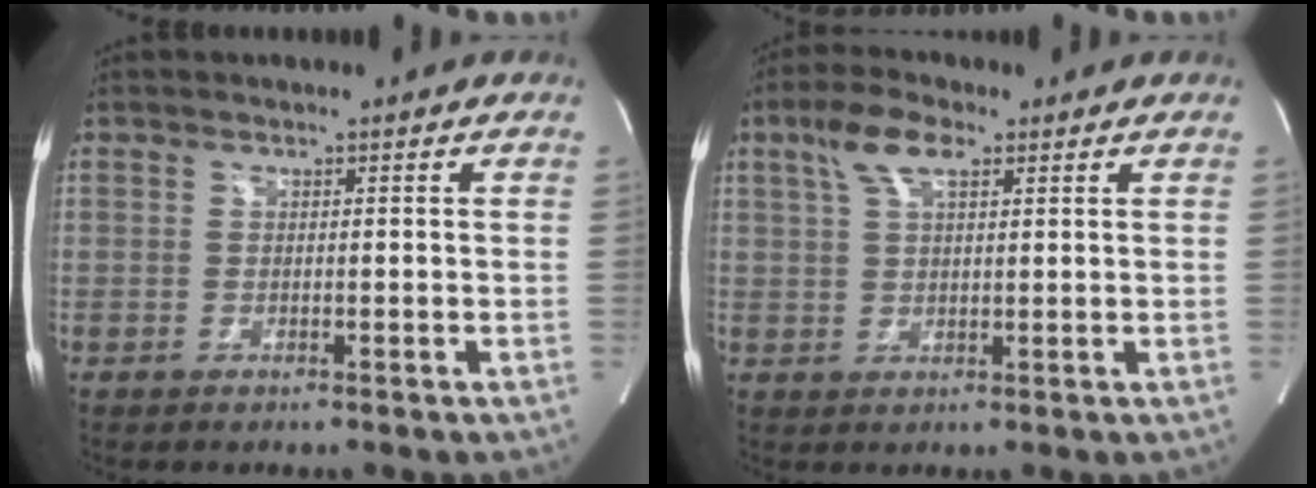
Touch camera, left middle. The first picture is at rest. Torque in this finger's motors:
{"motor_torque": [0.81, -0.63, 0.36, 0.10]}